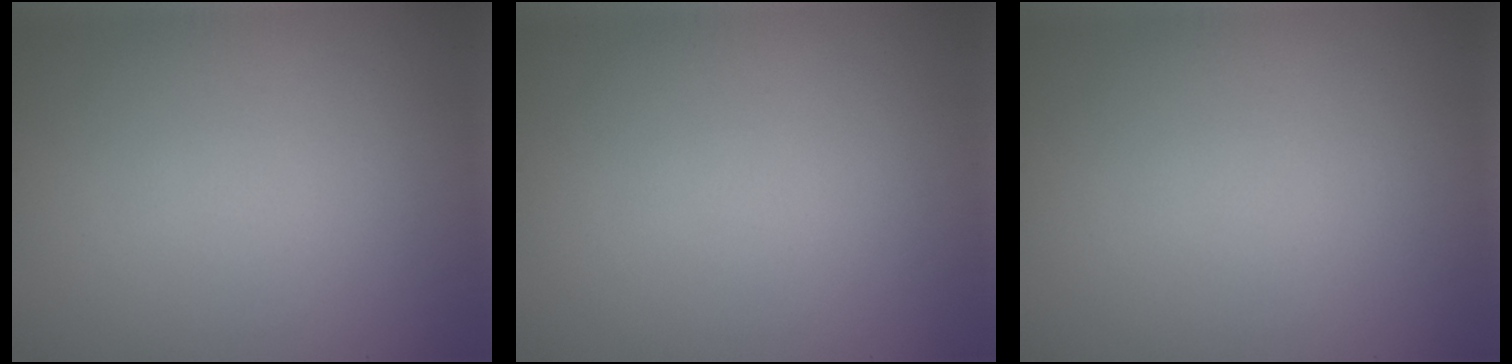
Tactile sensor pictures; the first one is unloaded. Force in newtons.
{"total": 0.0}
{"total": 0.0}